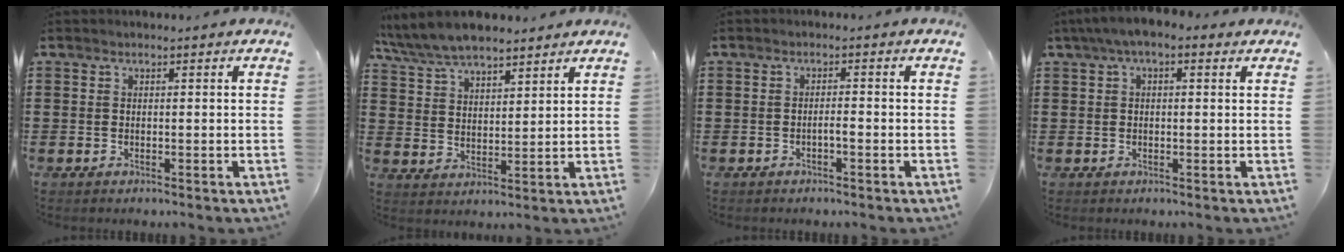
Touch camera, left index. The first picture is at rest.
{"total": 7.1, "force": [6.5, 1.8, 2.3], "torque": [-0.070, -0.014, 0.121]}
{"total": 1.3, "force": [-0.6, 0.1, 1.2], "torque": [-0.023, -0.001, -0.011]}
{"total": 3.1, "force": [1.0, 1.4, 2.5], "torque": [-0.051, 0.010, 0.016]}